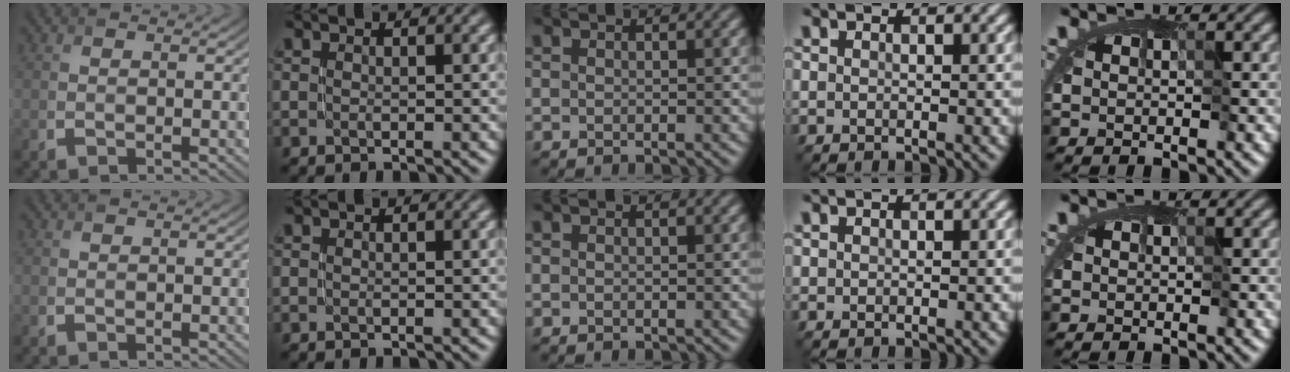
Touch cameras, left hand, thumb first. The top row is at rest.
{}